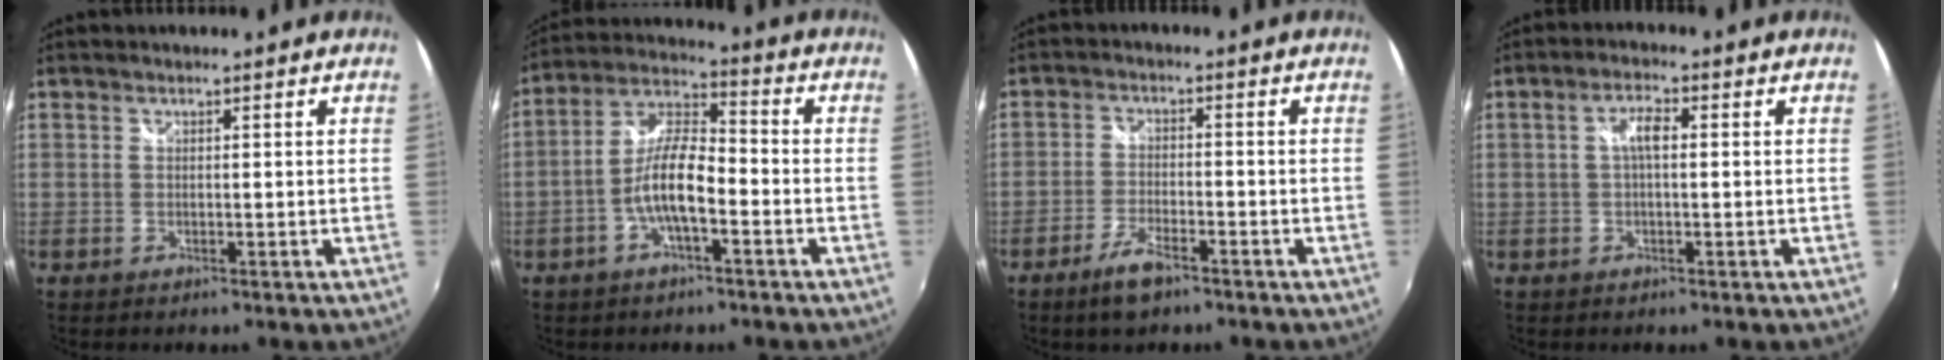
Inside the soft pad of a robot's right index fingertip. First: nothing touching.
{"total": 9.5, "force": [-3.4, 2.7, 8.4], "torque": [-0.179, 0.013, -0.064]}
{"total": 5.7, "force": [-4.1, 1.9, 3.6], "torque": [-0.089, -0.006, -0.076]}
{"total": 3.3, "force": [0.2, 1.1, 3.1], "torque": [-0.059, 0.009, 0.003]}